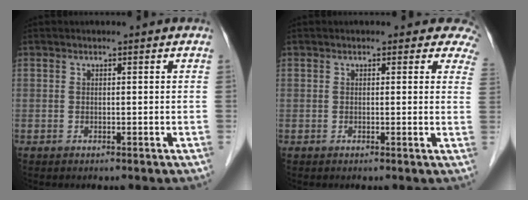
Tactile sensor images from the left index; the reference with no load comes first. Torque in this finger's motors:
{"motor_torque": [0.94, -1.20, 0.25, 0.00]}